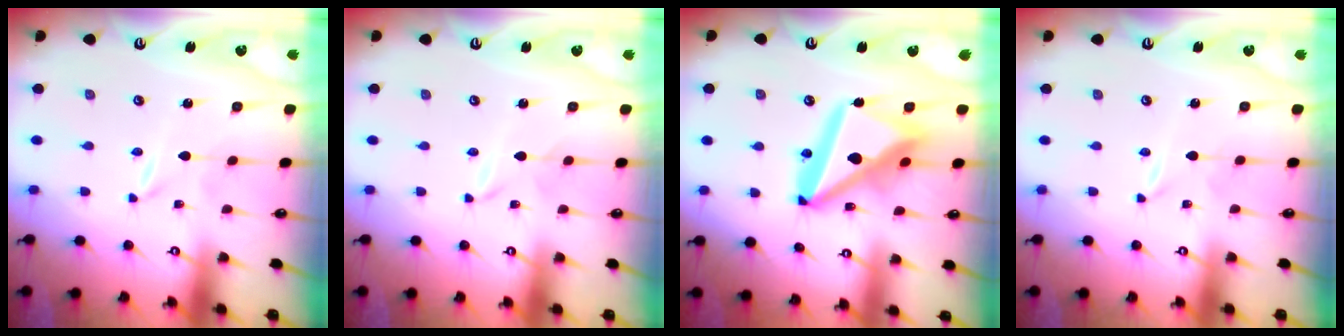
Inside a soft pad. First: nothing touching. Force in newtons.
{"total": 1.7, "press": 1.7, "slide": 0.2}
{"total": 20.4, "press": 20.3, "slide": 2.2}
{"total": 2.0, "press": 2.0, "slide": 0.3}